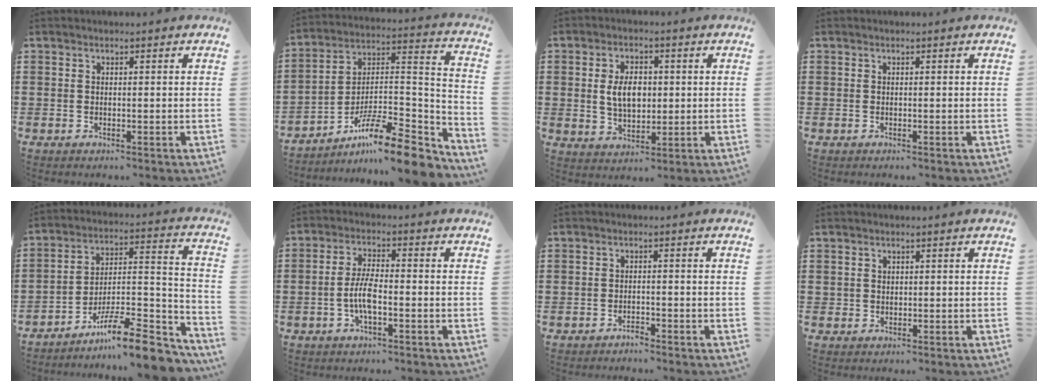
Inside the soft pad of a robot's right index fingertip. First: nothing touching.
{"total": 13.1, "force": [-9.9, 2.2, 8.2], "torque": [-0.133, 0.017, -0.183]}
{"total": 5.7, "force": [0.4, 3.5, 4.5], "torque": [-0.084, 0.003, 0.000]}
{"total": 0.0}
{"total": 12.3, "force": [-9.5, 1.9, 7.6], "torque": [-0.110, 0.027, -0.172]}
{"total": 5.1, "force": [-1.5, 1.5, 4.7], "torque": [-0.110, -0.004, -0.035]}
{"total": 1.5, "force": [-1.5, 0.0, 0.2], "torque": [-0.010, -0.001, -0.029]}
{"total": 1.0, "force": [0.6, 0.8, 0.1], "torque": [-0.005, 0.002, 0.011]}